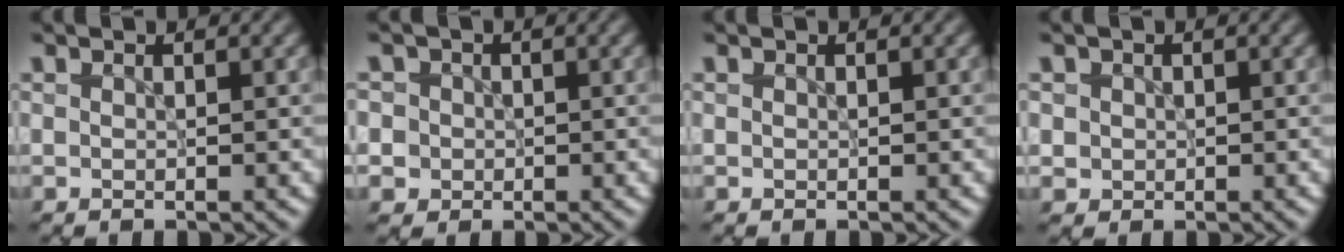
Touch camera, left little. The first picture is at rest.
{"total": 3.7, "force": [0.8, 3.4, 1.1], "torque": [-0.003, 0.026, -0.008]}
{"total": 0.0}
{"total": 1.3, "force": [0.2, 1.2, 0.2], "torque": [0.005, -0.003, 0.004]}